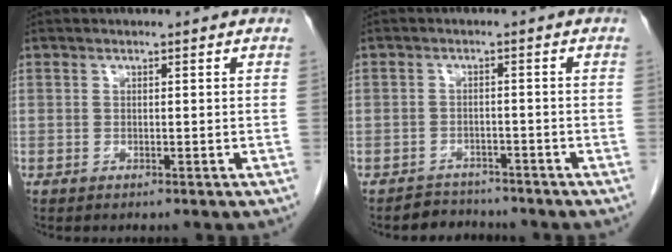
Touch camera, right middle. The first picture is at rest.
{"total": 3.2, "force": [-2.8, 1.3, -0.9], "torque": [0.010, 0.000, -0.045]}